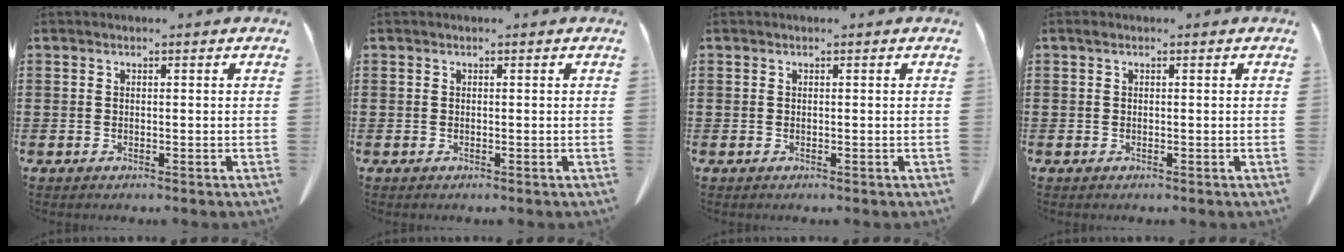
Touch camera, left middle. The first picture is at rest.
{"total": 0.0}
{"total": 0.0}
{"total": 0.5, "force": [0.1, 0.4, 0.3], "torque": [-0.008, 0.002, 0.002]}